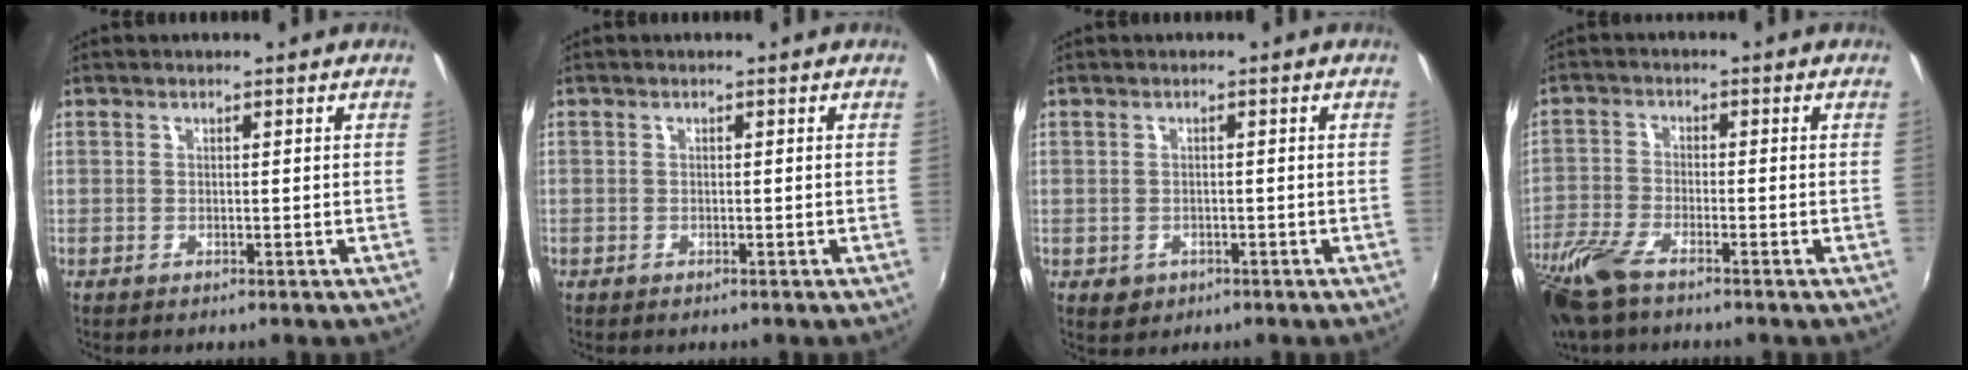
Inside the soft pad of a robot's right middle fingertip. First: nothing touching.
{"total": 0.5, "force": [-0.4, 0.3, 0.0], "torque": [-0.002, 0.002, -0.006]}
{"total": 2.7, "force": [-1.1, 2.3, 1.0], "torque": [-0.024, -0.004, -0.011]}
{"total": 9.5, "force": [-7.0, 2.7, 5.8], "torque": [-0.149, -0.028, -0.145]}